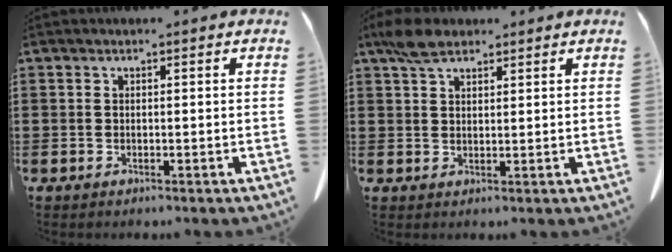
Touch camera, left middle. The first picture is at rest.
{"total": 4.3, "force": [3.2, 1.8, 2.4], "torque": [-0.054, 0.007, 0.059]}